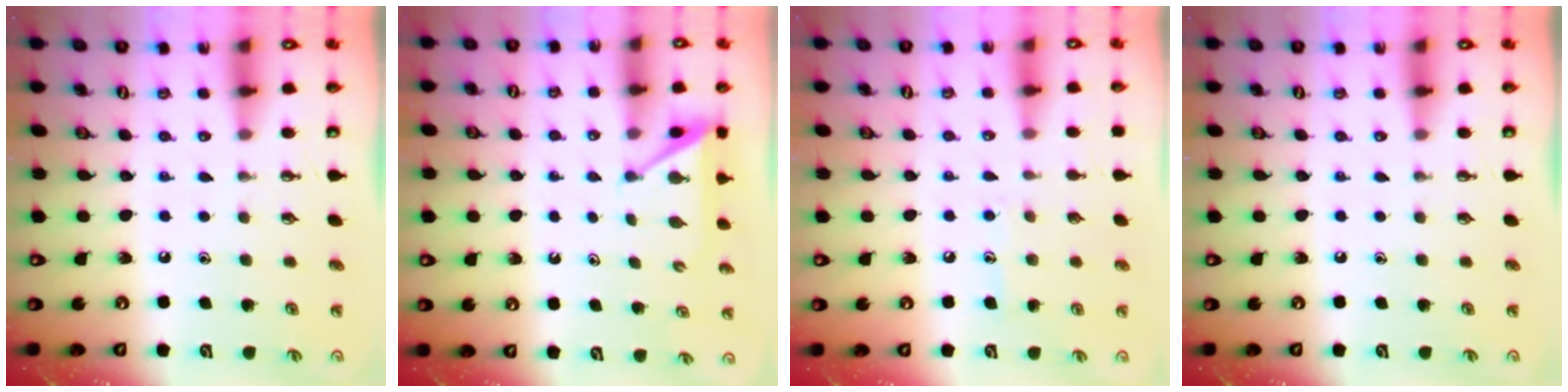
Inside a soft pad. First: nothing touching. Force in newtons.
{"total": 4.9, "press": 4.9, "slide": 0.2}
{"total": 6.4, "press": 6.4, "slide": 0.6}
{"total": 0.0}